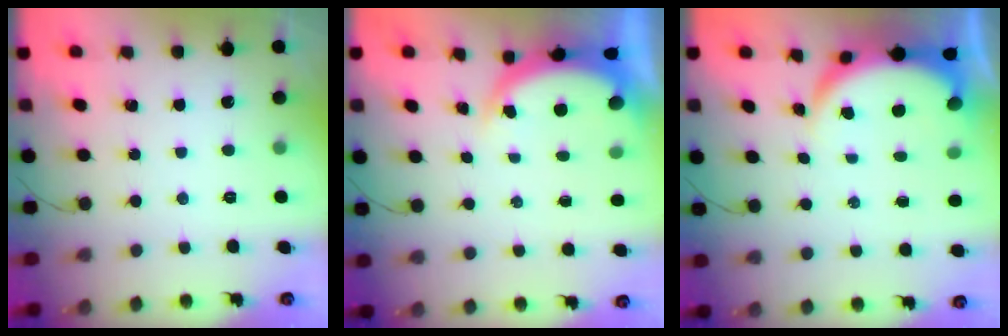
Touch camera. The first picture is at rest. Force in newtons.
{"total": 4.7, "press": 4.5, "slide": 1.4}
{"total": 5.3, "press": 5.2, "slide": 0.2}